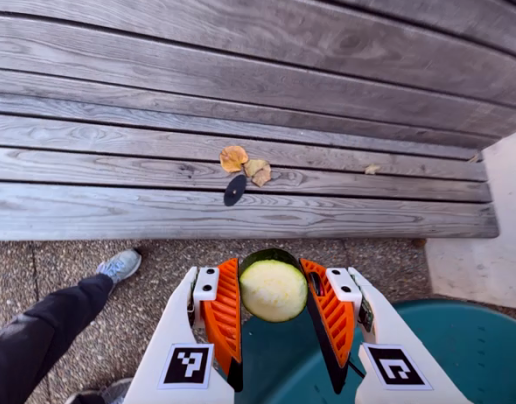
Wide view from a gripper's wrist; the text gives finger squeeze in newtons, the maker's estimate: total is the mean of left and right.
{"total": 9.8, "left": 9.4, "right": 10.2}